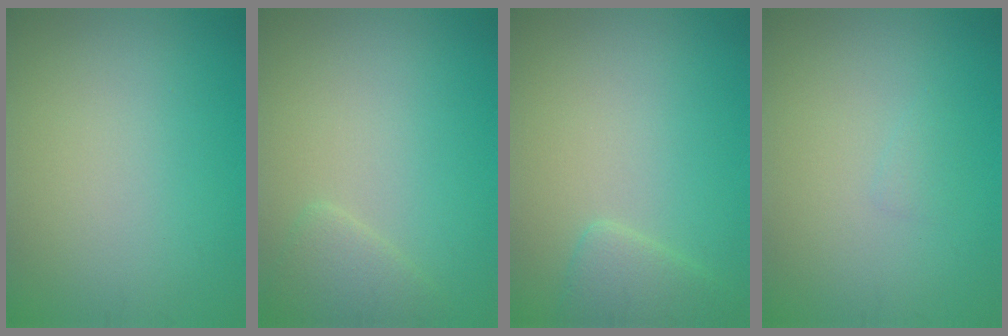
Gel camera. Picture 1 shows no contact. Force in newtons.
{"total": 1.9, "press": 1.9, "slide": 0.2}
{"total": 2.1, "press": 2.1, "slide": 0.2}
{"total": 0.6, "press": 0.6, "slide": 0.0}